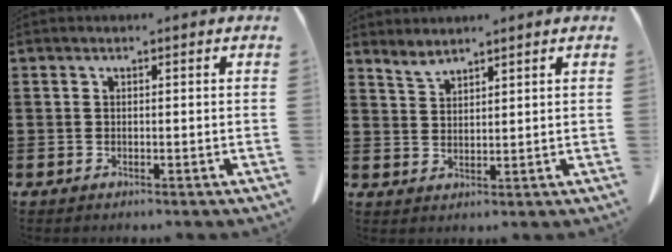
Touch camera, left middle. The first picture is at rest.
{"total": 2.2, "force": [2.2, 0.1, 0.4], "torque": [-0.015, -0.006, 0.043]}